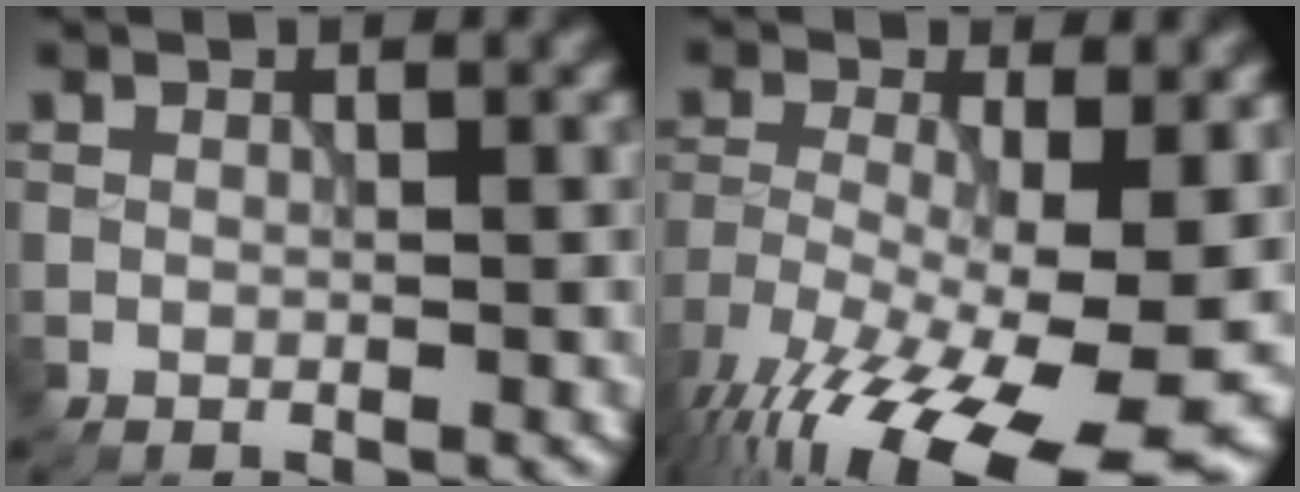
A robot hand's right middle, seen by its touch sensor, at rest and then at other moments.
{"total": 16.6, "force": [-8.5, 5.7, 13.1], "torque": [-0.244, -0.029, -0.126]}